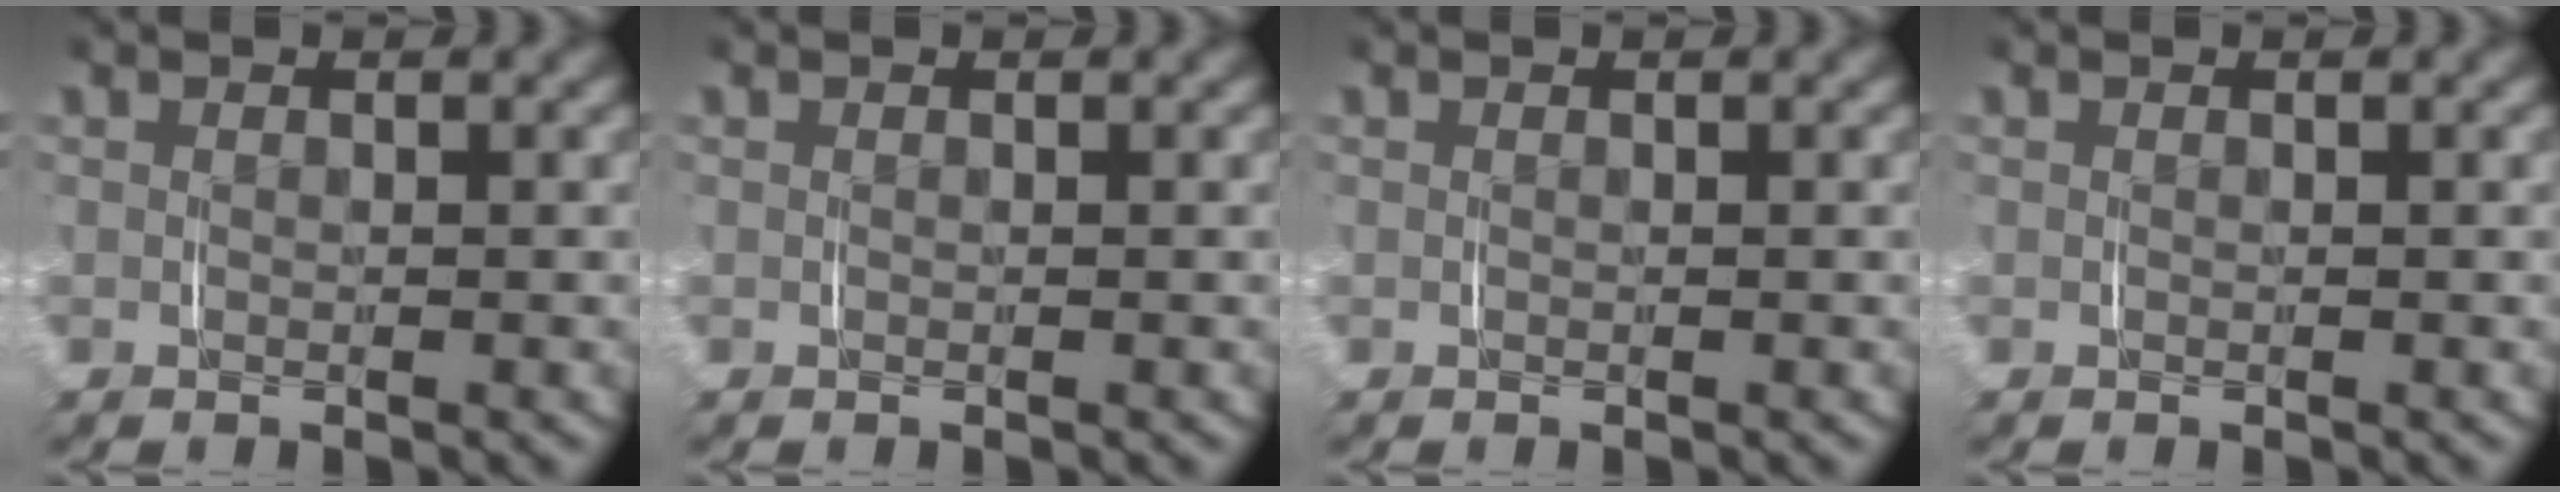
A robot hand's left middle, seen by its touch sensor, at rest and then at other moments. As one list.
[{"total": 0.0}, {"total": 0.0}, {"total": 0.0}]